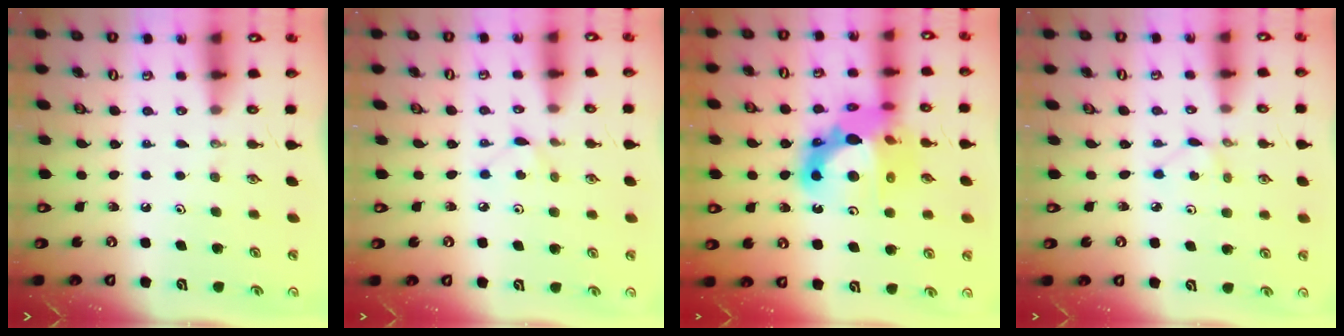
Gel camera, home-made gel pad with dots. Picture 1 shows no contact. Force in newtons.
{"total": 3.9, "press": 3.9, "slide": 0.5}
{"total": 17.5, "press": 17.5, "slide": 1.4}
{"total": 1.9, "press": 1.9, "slide": 0.2}